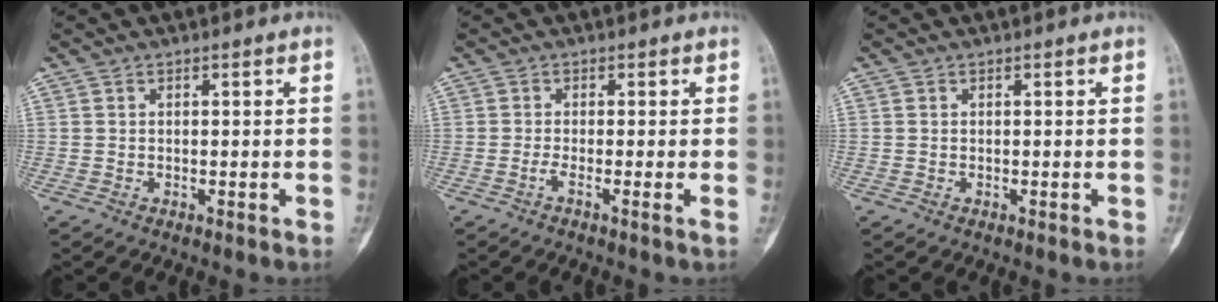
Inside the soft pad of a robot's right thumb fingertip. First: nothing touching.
{"total": 1.4, "force": [-0.5, -0.6, 1.1], "torque": [-0.034, -0.006, -0.018]}
{"total": 0.0}